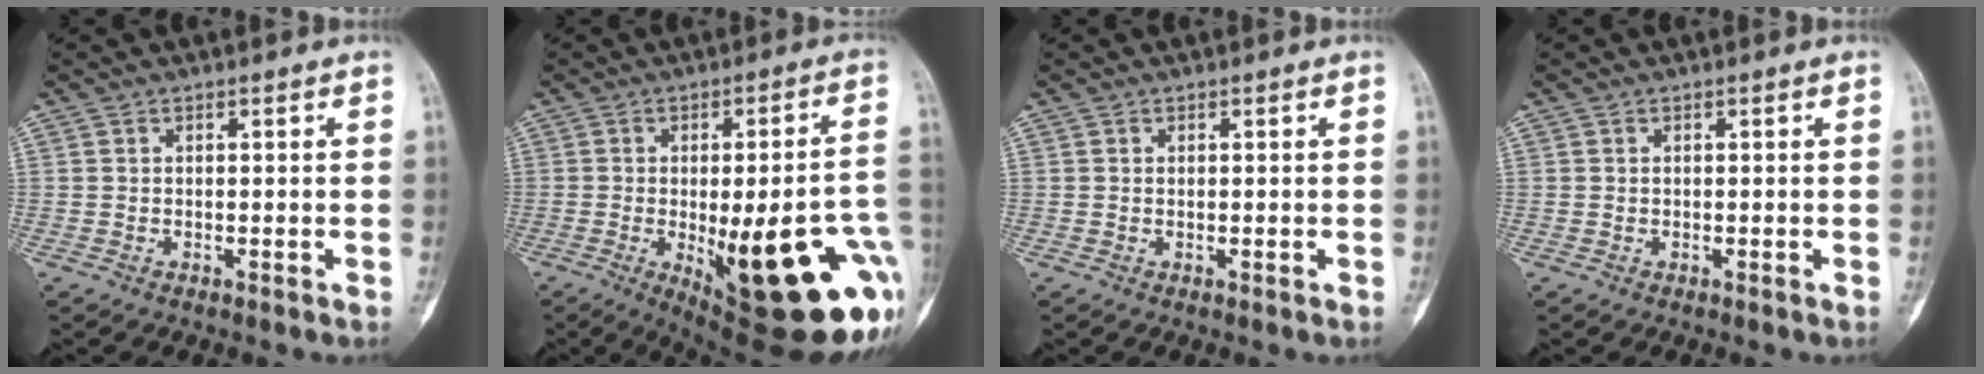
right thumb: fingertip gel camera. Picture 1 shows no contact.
{"total": 28.6, "force": [-7.3, 9.0, 26.2], "torque": [-0.264, -0.002, -0.075]}
{"total": 0.0}
{"total": 0.0}